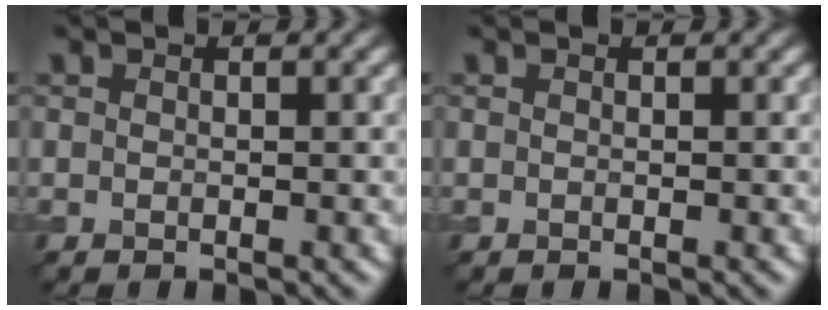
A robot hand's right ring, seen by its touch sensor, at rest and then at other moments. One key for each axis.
{"total": 0.0}